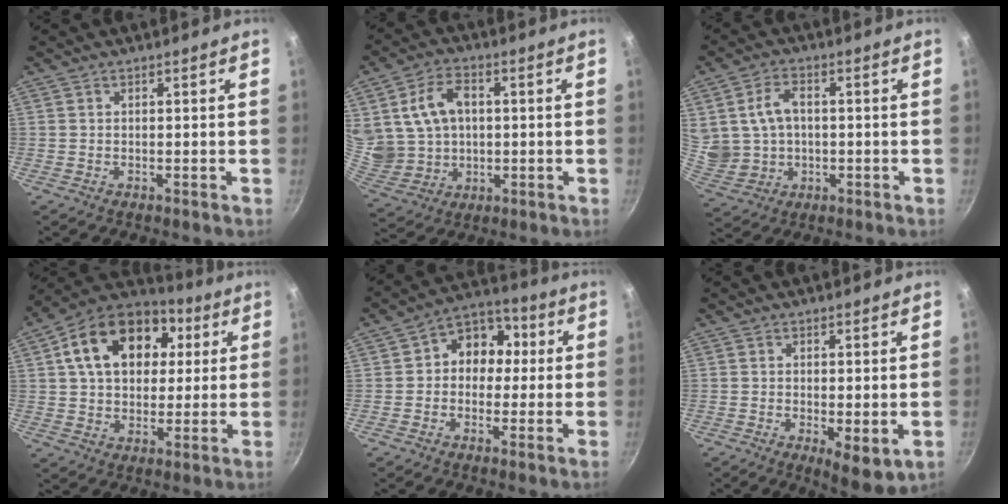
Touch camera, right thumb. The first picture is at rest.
{"total": 15.0, "force": [2.8, 11.6, 9.1], "torque": [-0.167, 0.000, 0.068]}
{"total": 10.9, "force": [1.2, 8.5, 6.7], "torque": [-0.113, 0.004, 0.037]}
{"total": 20.2, "force": [5.8, 14.2, 13.1], "torque": [-0.206, 0.018, 0.084]}
{"total": 9.9, "force": [0.8, 8.3, 5.3], "torque": [-0.023, 0.024, -0.008]}
{"total": 6.2, "force": [-1.0, 2.2, 5.7], "torque": [-0.077, -0.017, -0.006]}